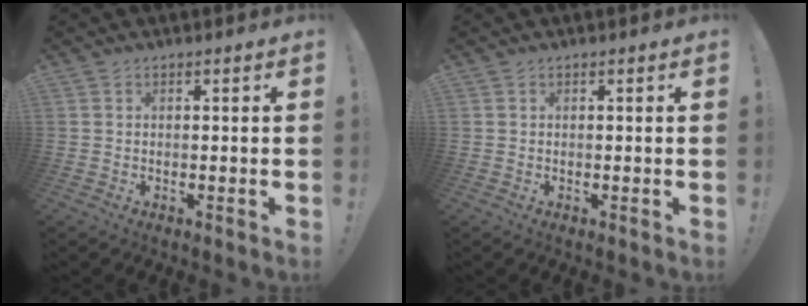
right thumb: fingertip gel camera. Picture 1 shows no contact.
{"total": 0.0}